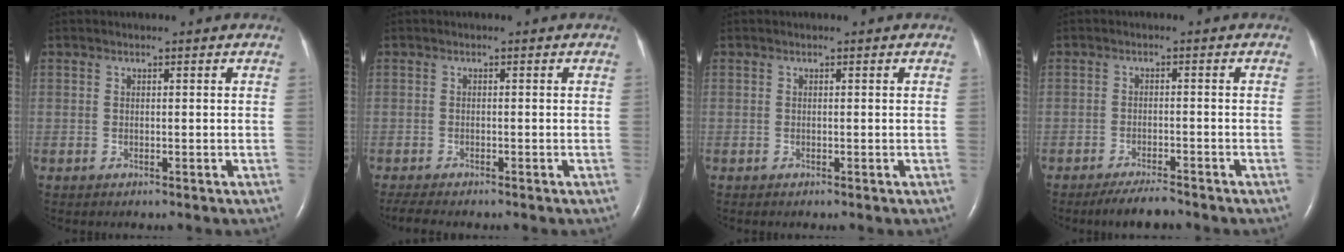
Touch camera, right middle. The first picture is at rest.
{"total": 3.9, "force": [-3.3, 0.7, 1.9], "torque": [-0.037, -0.011, -0.049]}
{"total": 0.0}
{"total": 4.0, "force": [-3.5, 0.3, 1.9], "torque": [-0.041, -0.014, -0.061]}